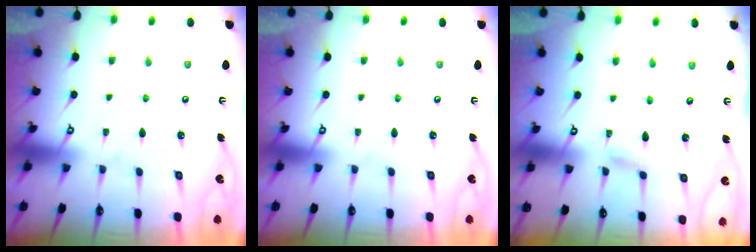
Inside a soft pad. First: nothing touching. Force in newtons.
{"total": 0.0}
{"total": 2.5, "press": 2.5, "slide": 0.2}